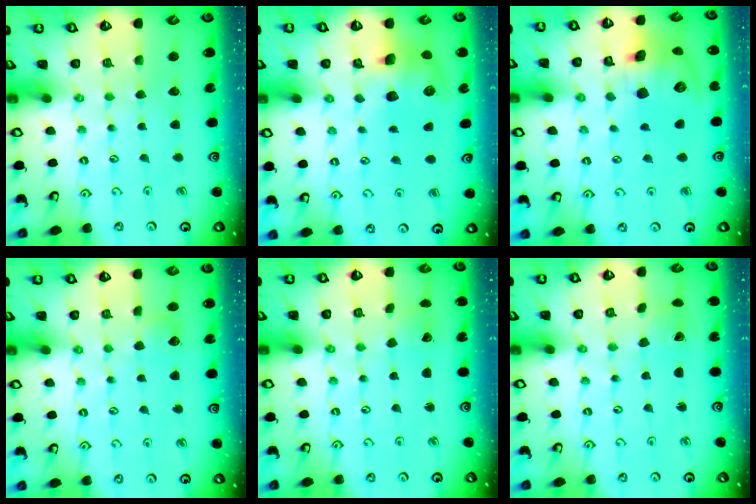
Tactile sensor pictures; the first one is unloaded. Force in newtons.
{"total": 9.9, "press": 9.8, "slide": 1.1}
{"total": 14.4, "press": 14.2, "slide": 2.3}
{"total": 3.1, "press": 3.0, "slide": 0.3}
{"total": 0.0}
{"total": 0.7, "press": 0.7, "slide": 0.0}